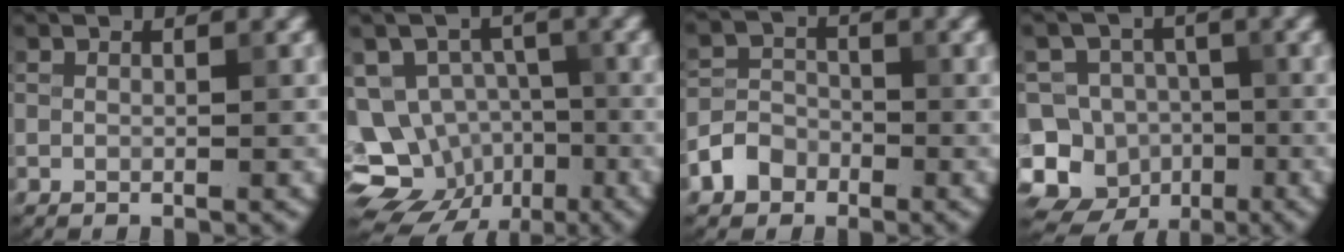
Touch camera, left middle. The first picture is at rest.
{"total": 13.2, "force": [-5.1, 11.1, 5.1], "torque": [-0.101, -0.004, -0.083]}
{"total": 3.2, "force": [-1.9, 2.4, 1.0], "torque": [-0.017, 0.006, -0.041]}
{"total": 13.6, "force": [-6.8, 11.3, 3.0], "torque": [-0.066, -0.007, -0.120]}